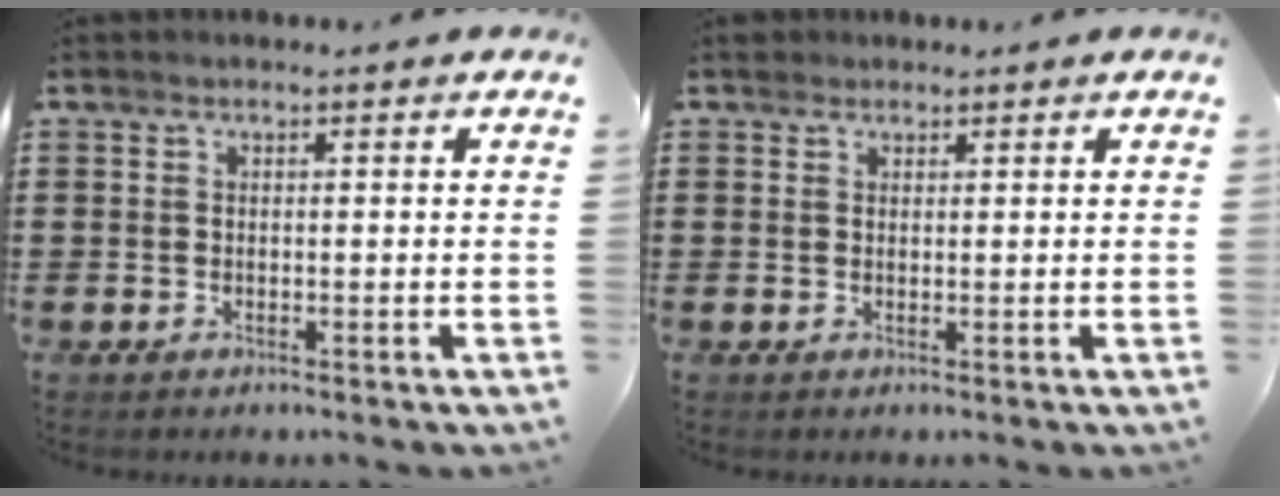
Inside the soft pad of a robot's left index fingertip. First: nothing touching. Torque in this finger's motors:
{"motor_torque": [0.28, -0.29, 0.00, 0.01]}